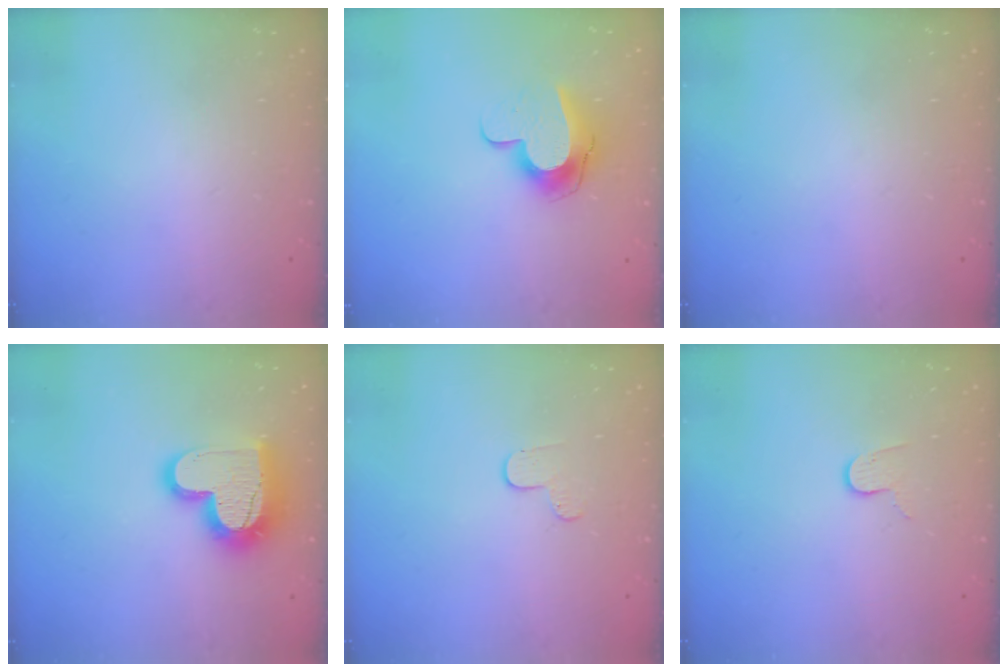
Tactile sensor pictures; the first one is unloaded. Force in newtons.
{"total": 10.9, "press": 10.9, "slide": 1.1}
{"total": 0.0}
{"total": 17.7, "press": 17.7, "slide": 1.5}
{"total": 4.0, "press": 3.9, "slide": 0.4}
{"total": 6.0, "press": 6.0, "slide": 0.2}